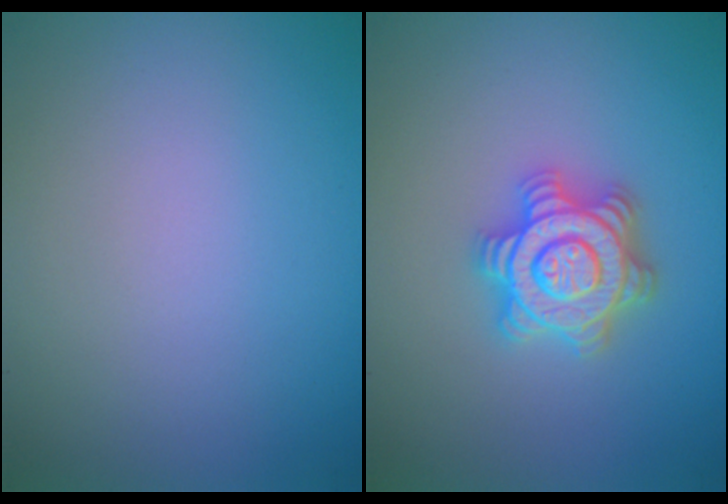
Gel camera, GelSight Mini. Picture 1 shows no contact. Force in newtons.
{"total": 4.7, "press": 4.7, "slide": 0.6}